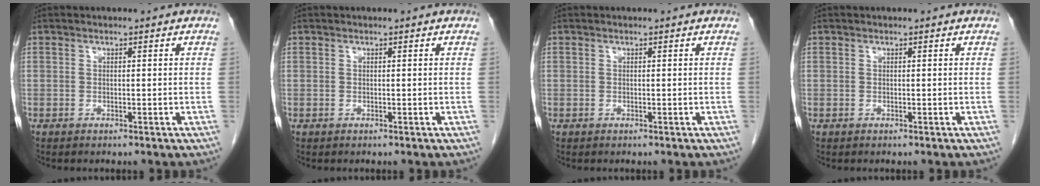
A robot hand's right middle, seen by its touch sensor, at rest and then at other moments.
{"total": 0.0}
{"total": 0.0}
{"total": 0.0}